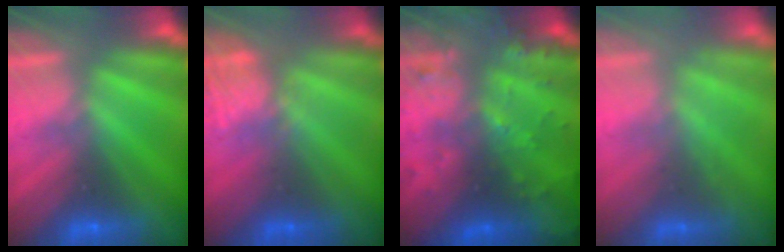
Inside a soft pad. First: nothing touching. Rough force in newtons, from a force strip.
{"total": 4.8}
{"total": 5.8}
{"total": 2.1}